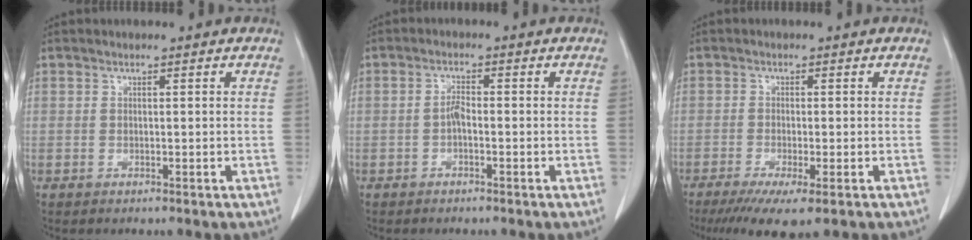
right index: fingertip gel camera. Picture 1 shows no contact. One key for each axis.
{"total": 1.7, "fx": -0.6, "fy": 0.5, "fz": 1.5, "tx": -0.029, "ty": 0.003, "tz": -0.011}
{"total": 7.1, "fx": -4.6, "fy": 0.8, "fz": 5.3, "tx": -0.082, "ty": -0.019, "tz": -0.073}